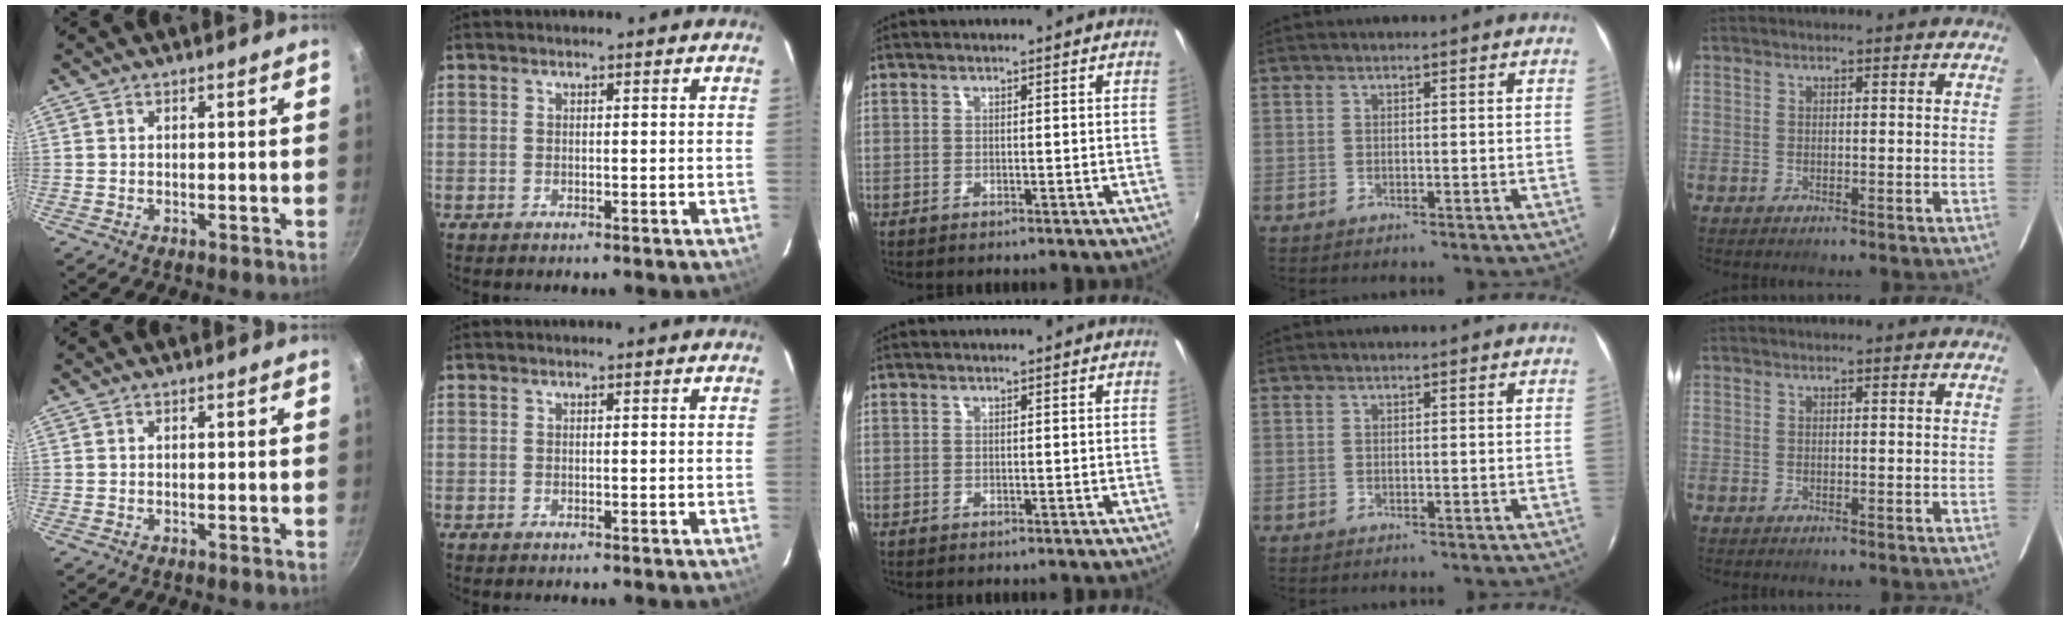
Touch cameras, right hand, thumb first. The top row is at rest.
{}